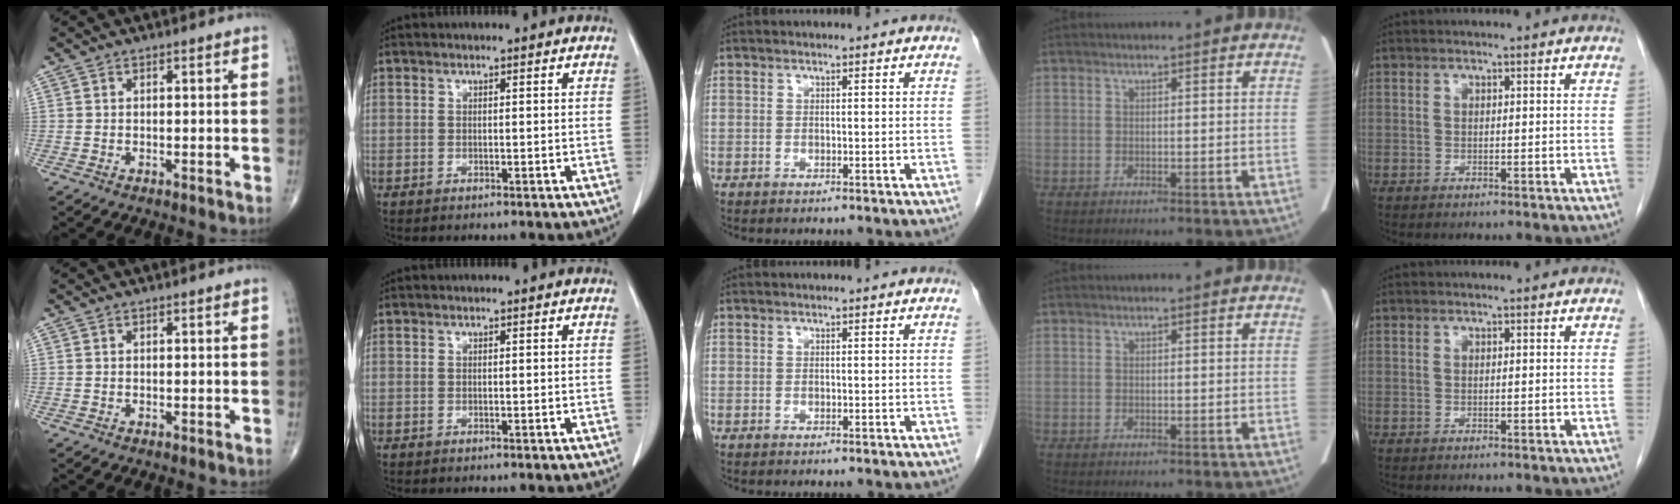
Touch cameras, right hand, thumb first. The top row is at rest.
{}